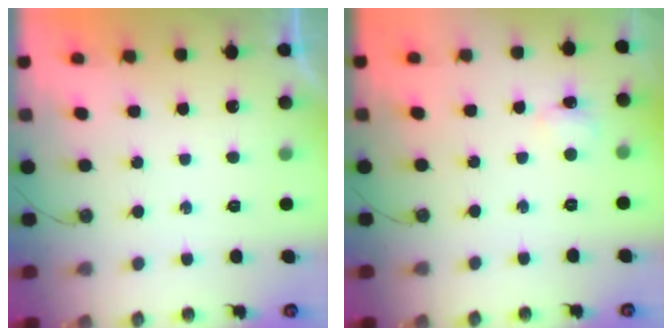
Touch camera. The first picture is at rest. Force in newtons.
{"total": 4.0, "press": 3.6, "slide": 1.8}